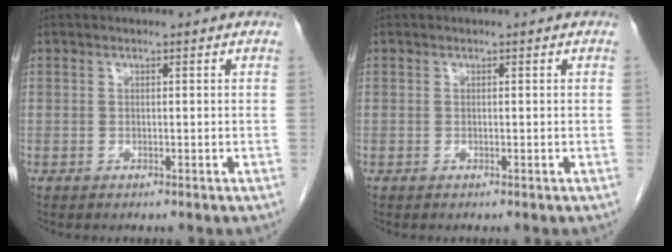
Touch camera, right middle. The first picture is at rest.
{"total": 0.0}